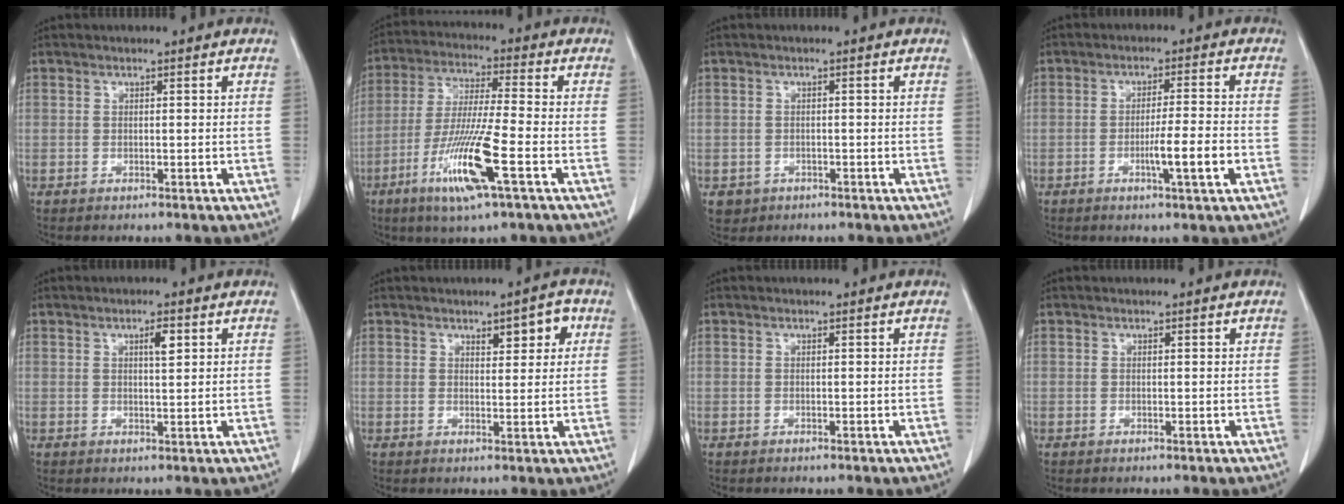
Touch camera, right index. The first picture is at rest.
{"total": 12.9, "force": [-5.3, 0.2, 11.7], "torque": [-0.235, -0.025, -0.101]}
{"total": 2.2, "force": [-1.0, 2.0, 0.3], "torque": [-0.006, 0.004, -0.009]}
{"total": 6.1, "force": [-2.1, -0.3, 5.7], "torque": [-0.089, -0.008, -0.033]}
{"total": 2.7, "force": [1.1, 0.7, 2.3], "torque": [-0.040, -0.002, 0.018]}
{"total": 4.1, "force": [1.9, 1.5, 3.3], "torque": [-0.043, 0.005, 0.027]}
{"total": 0.0}
{"total": 0.0}